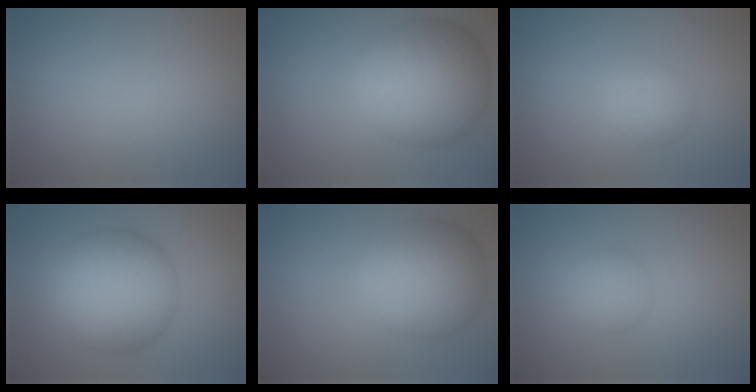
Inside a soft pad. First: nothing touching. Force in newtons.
{"total": 10.8, "press": 10.8, "slide": 0.3}
{"total": 2.2, "press": 2.2, "slide": 0.2}
{"total": 9.7, "press": 9.7, "slide": 0.1}
{"total": 8.4, "press": 8.4, "slide": 0.3}
{"total": 2.2, "press": 2.2, "slide": 0.1}